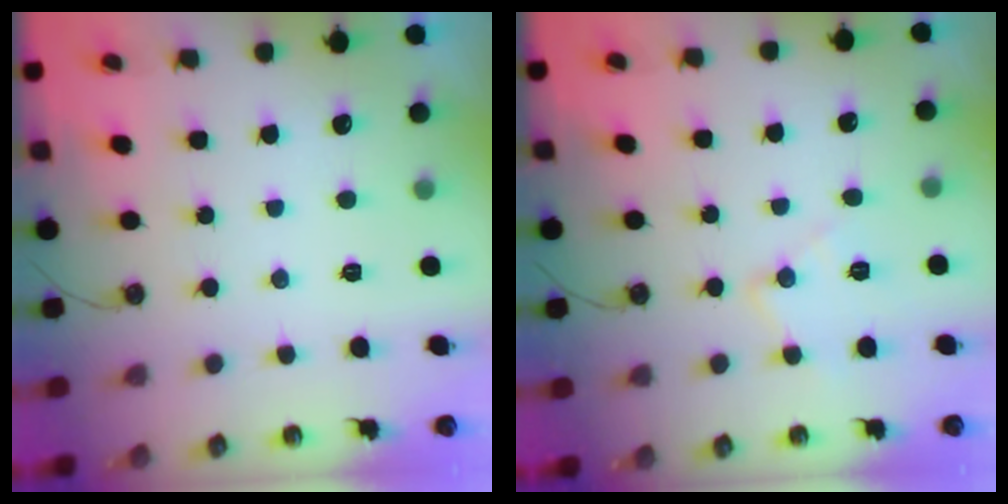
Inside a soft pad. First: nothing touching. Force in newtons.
{"total": 8.8, "press": 8.8, "slide": 0.7}